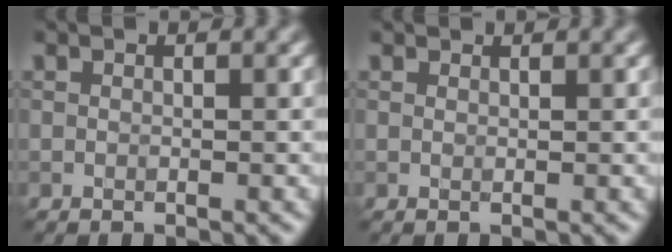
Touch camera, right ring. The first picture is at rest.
{"total": 0.7, "force": [0.6, 0.3, 0.2], "torque": [-0.007, -0.002, 0.007]}